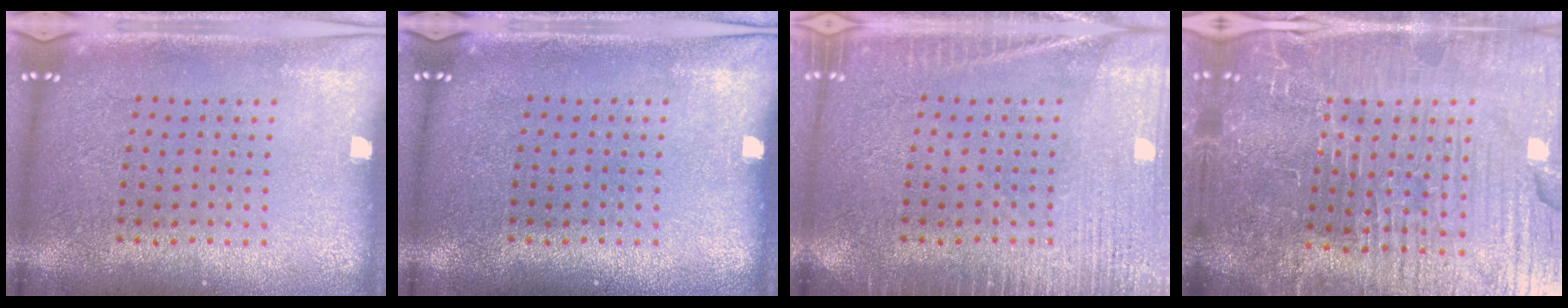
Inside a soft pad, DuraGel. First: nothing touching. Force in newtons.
{"total": 0.0}
{"total": 3.6, "press": 3.6, "slide": 0.6}
{"total": 7.2, "press": 6.3, "slide": 3.4}